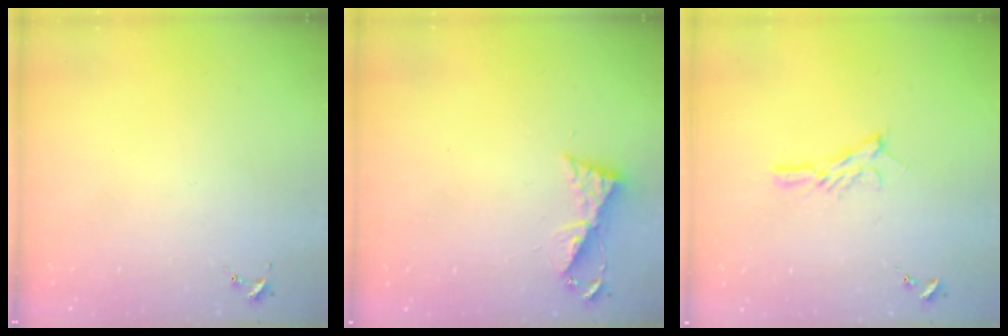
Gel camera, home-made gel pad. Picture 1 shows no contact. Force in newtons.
{"total": 6.4, "press": 6.4, "slide": 0.6}
{"total": 8.3, "press": 8.3, "slide": 0.6}